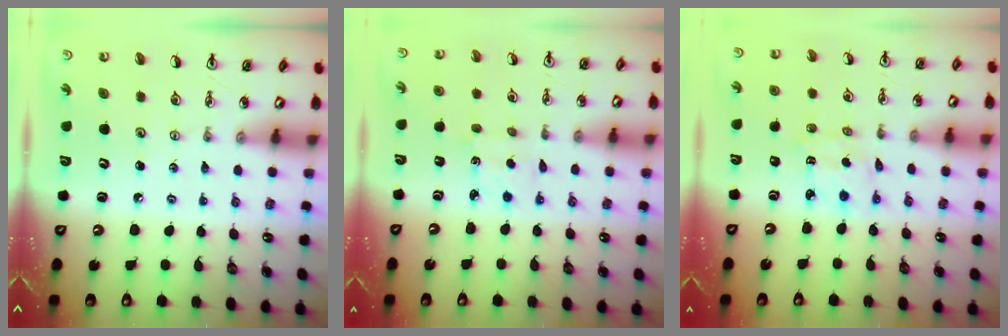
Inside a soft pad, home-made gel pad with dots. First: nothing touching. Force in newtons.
{"total": 2.6, "press": 2.5, "slide": 0.3}
{"total": 2.1, "press": 2.0, "slide": 0.6}